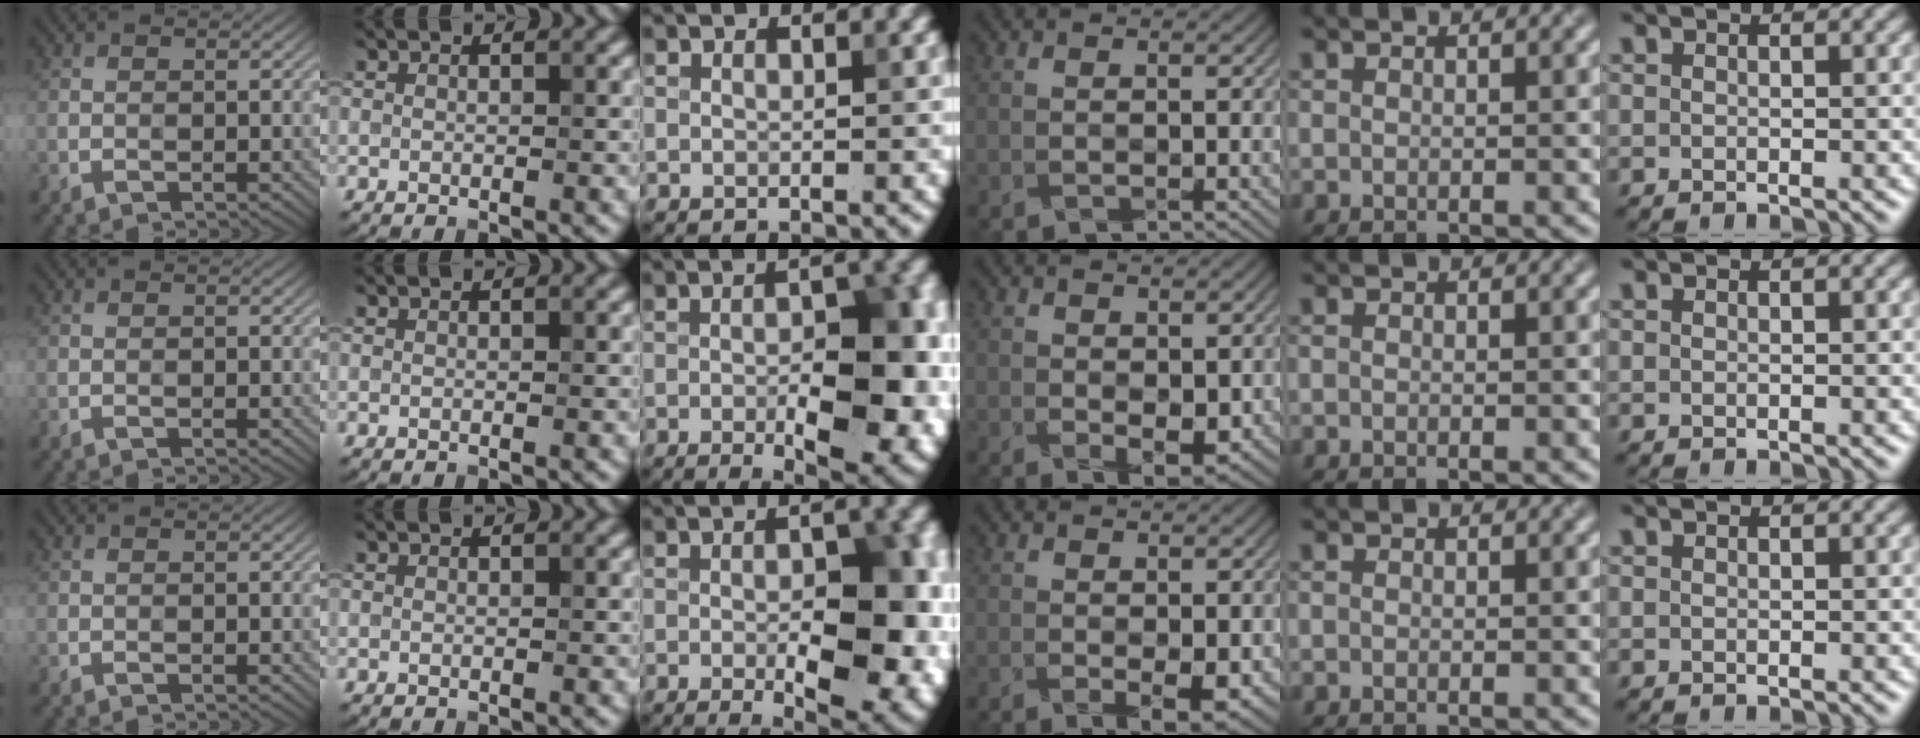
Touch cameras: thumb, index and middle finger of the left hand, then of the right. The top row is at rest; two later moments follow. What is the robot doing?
{"motion": "wrap", "object": "arm wrap"}